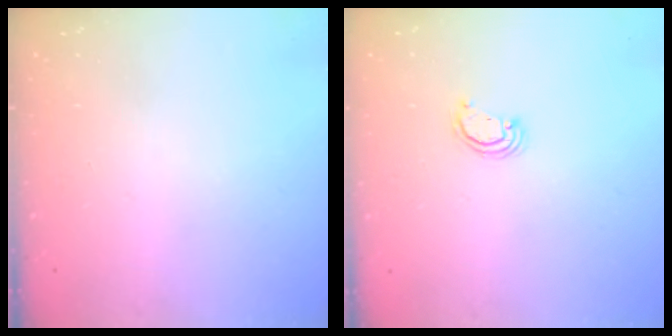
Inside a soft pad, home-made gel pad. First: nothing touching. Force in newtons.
{"total": 2.1, "press": 2.1, "slide": 0.1}